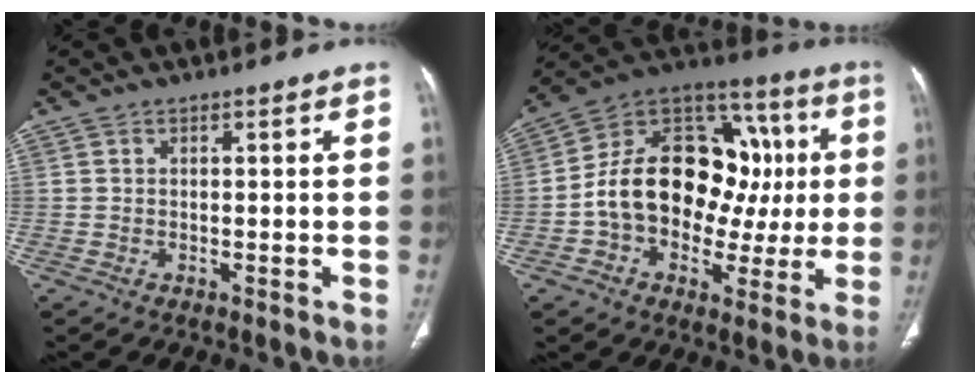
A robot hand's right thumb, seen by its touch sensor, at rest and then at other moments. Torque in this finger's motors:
{"motor_torque": [2.45, 2.56, 1.54, -0.79, 0.18]}